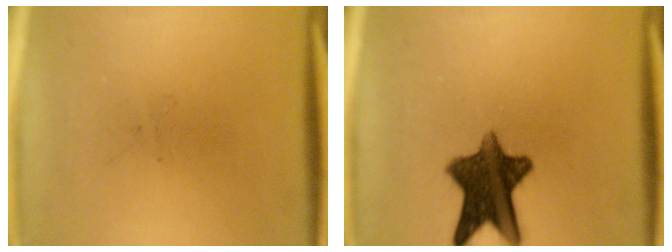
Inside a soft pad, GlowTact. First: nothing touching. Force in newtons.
{"total": 10.8}